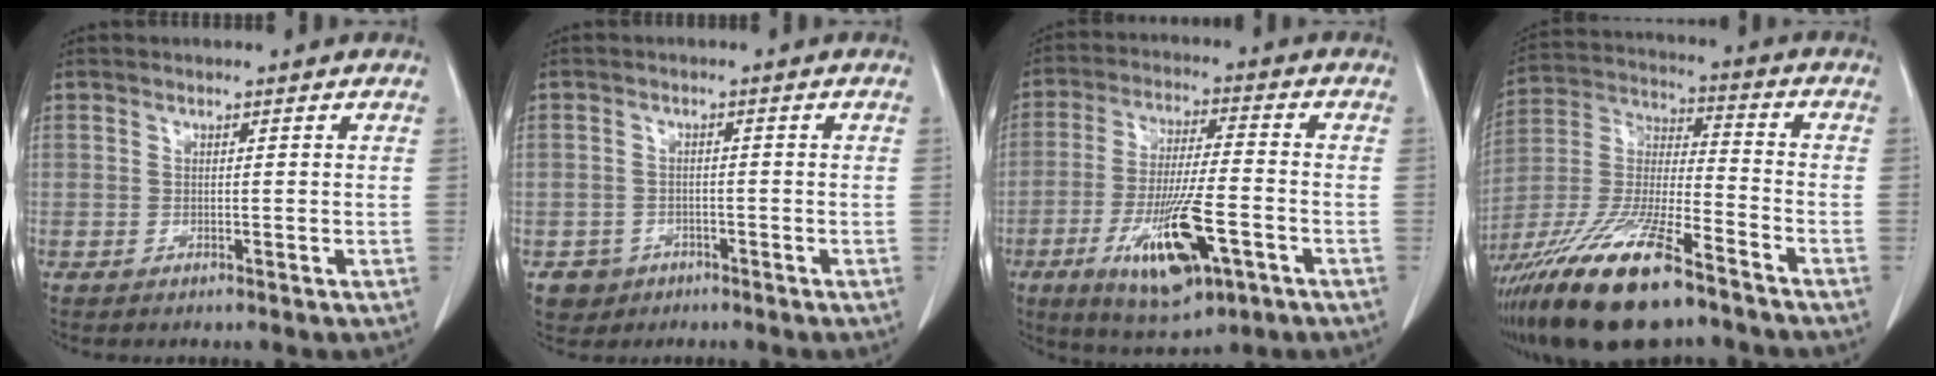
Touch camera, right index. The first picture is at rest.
{"total": 3.3, "force": [-1.6, 2.9, 0.1], "torque": [0.002, 0.012, -0.023]}
{"total": 14.1, "force": [-5.7, 3.2, 12.6], "torque": [-0.235, -0.018, -0.086]}
{"total": 21.1, "force": [-14.6, 4.4, 14.6], "torque": [-0.321, -0.036, -0.269]}